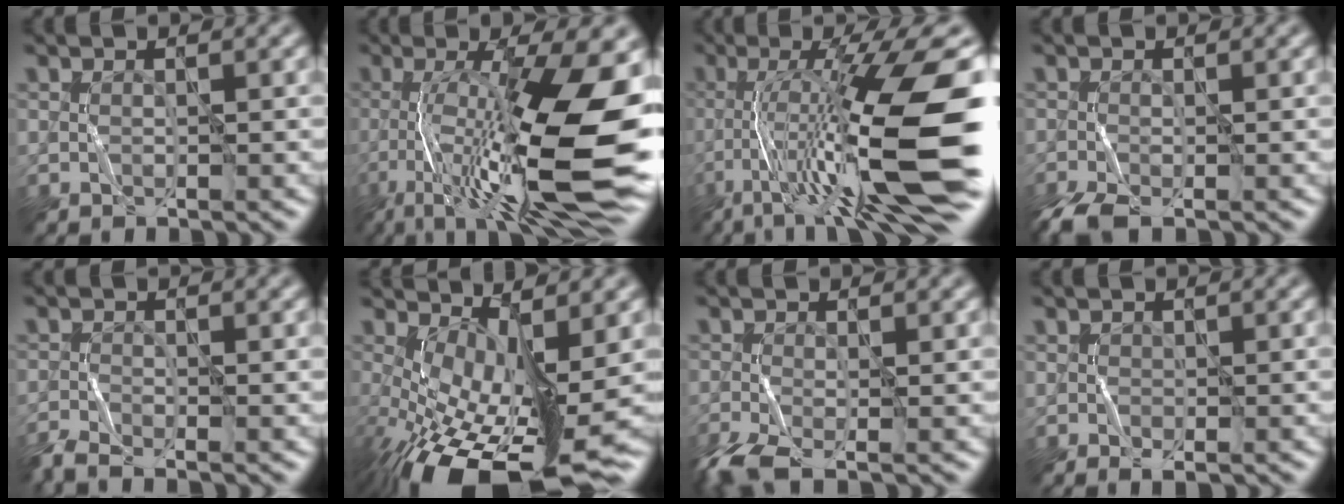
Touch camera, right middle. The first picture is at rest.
{"total": 15.7, "force": [-3.8, 4.2, 14.6], "torque": [-0.227, 0.001, -0.064]}
{"total": 14.7, "force": [-4.5, 2.6, 13.8], "torque": [-0.220, 0.016, -0.065]}
{"total": 2.5, "force": [-1.7, 0.7, 1.7], "torque": [-0.050, -0.010, -0.033]}
{"total": 2.5, "force": [-2.2, 0.3, 1.3], "torque": [-0.030, -0.006, -0.048]}
{"total": 10.8, "force": [-3.1, 4.0, 9.5], "torque": [-0.178, -0.031, -0.032]}
{"total": 3.8, "force": [-2.3, 1.2, 2.8], "torque": [-0.073, -0.013, -0.043]}
{"total": 0.6, "force": [-0.5, 0.0, 0.4], "torque": [-0.007, -0.002, -0.005]}